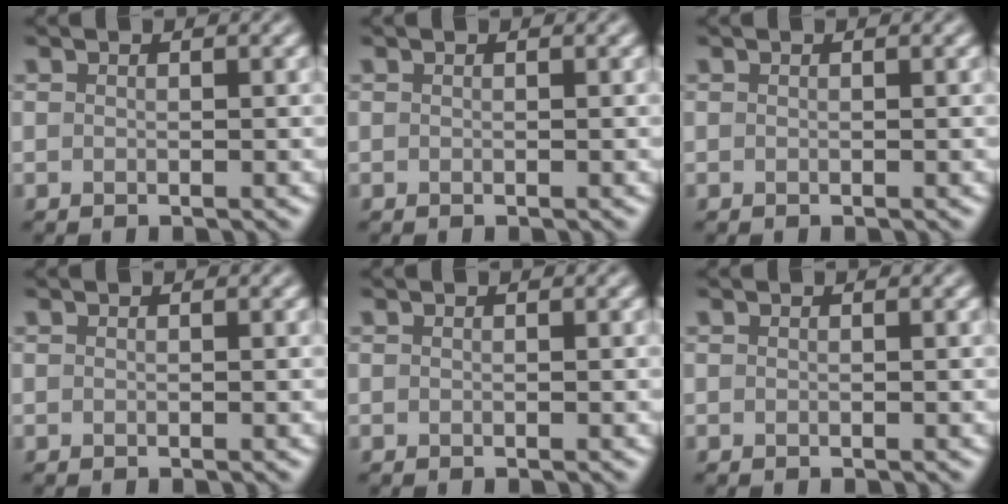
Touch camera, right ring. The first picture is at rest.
{"total": 0.0}
{"total": 0.0}
{"total": 0.0}
{"total": 0.0}
{"total": 0.0}